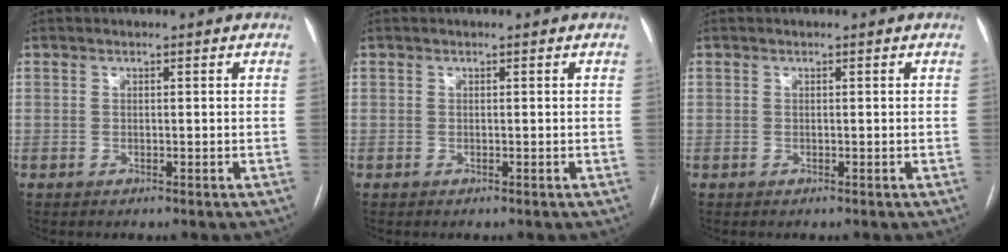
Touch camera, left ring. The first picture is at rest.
{"total": 0.0}
{"total": 0.0}